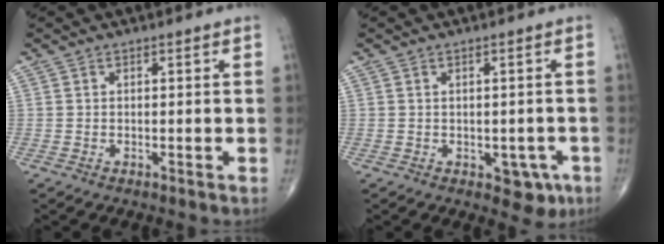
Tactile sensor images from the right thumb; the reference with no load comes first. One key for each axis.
{"total": 4.7, "fx": -1.7, "fy": 2.9, "fz": 3.3, "tx": -0.013, "ty": 0.002, "tz": -0.014}